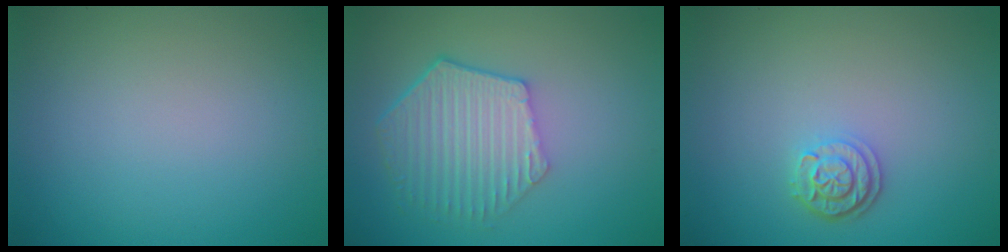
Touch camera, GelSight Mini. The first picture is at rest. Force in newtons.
{"total": 6.0, "press": 4.6, "slide": 3.9}
{"total": 2.4, "press": 2.1, "slide": 1.2}